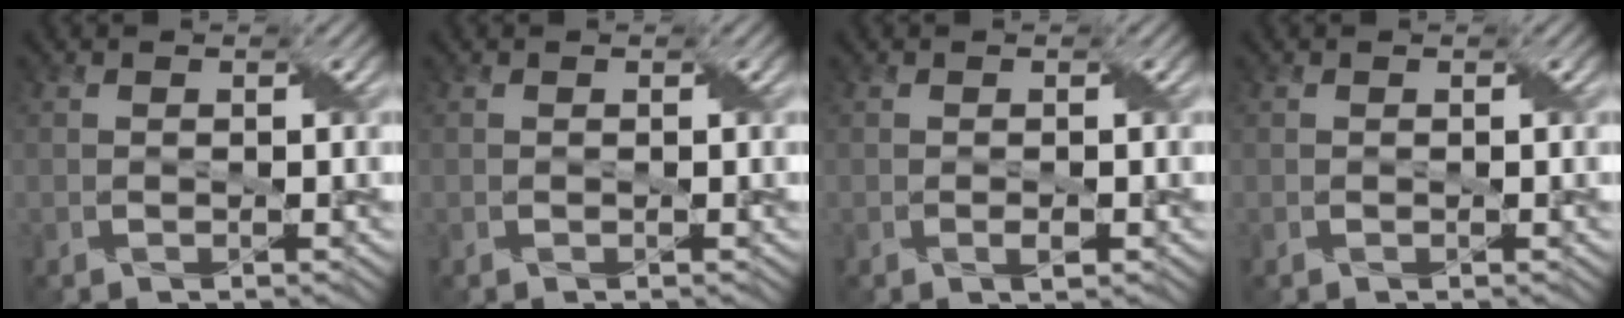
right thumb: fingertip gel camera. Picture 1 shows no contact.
{"total": 0.0}
{"total": 0.9, "force": [-0.3, 0.3, 0.8], "torque": [-0.015, -0.001, -0.003]}
{"total": 0.0}